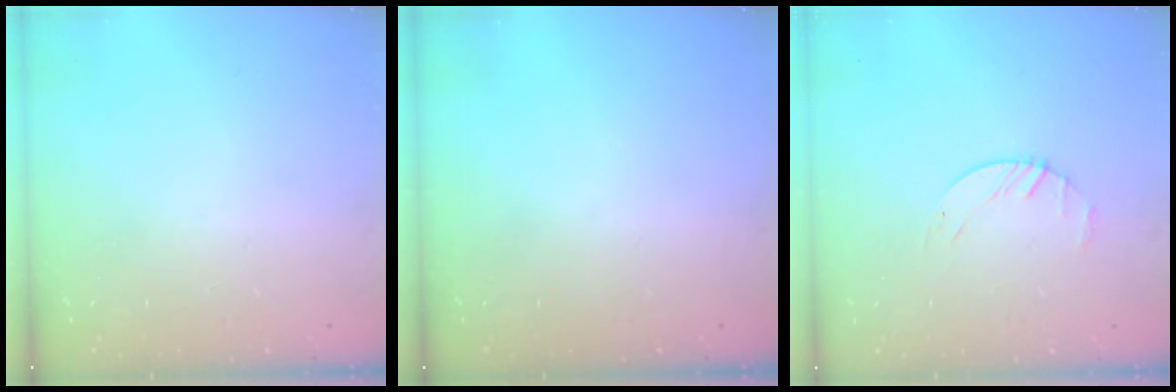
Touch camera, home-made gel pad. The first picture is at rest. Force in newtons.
{"total": 0.0}
{"total": 2.2, "press": 2.2, "slide": 0.4}